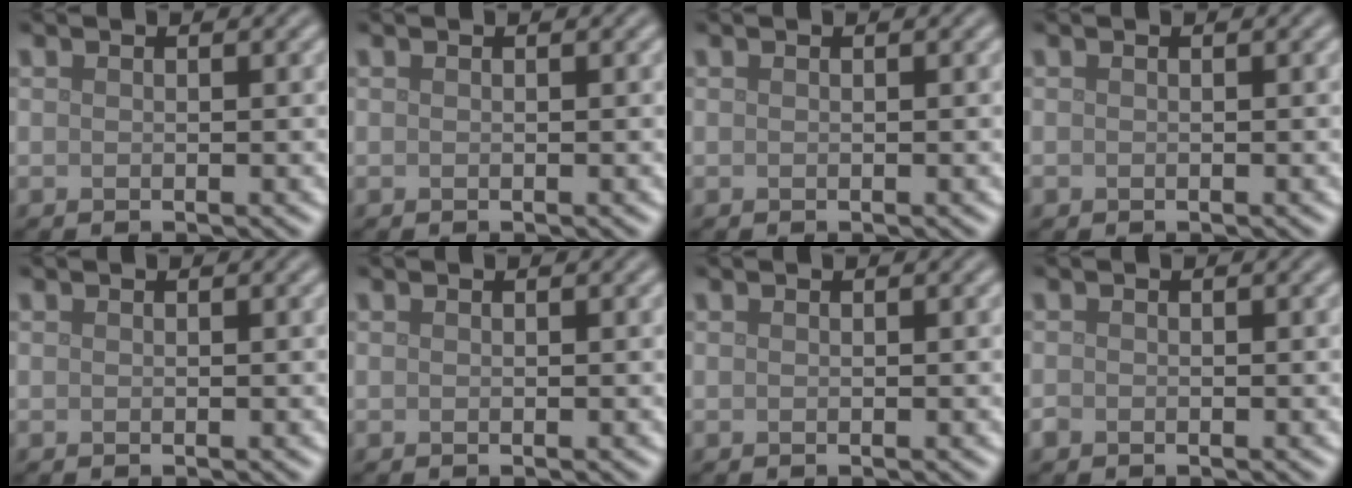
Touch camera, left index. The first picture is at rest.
{"total": 0.0}
{"total": 0.0}
{"total": 0.0}
{"total": 0.0}
{"total": 0.0}
{"total": 0.0}
{"total": 0.5, "force": [-0.3, 0.4, 0.1], "torque": [0.000, -0.003, -0.006]}